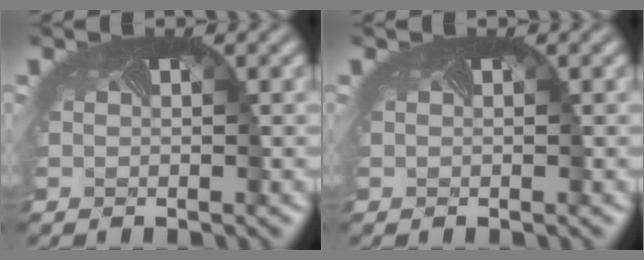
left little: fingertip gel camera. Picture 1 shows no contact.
{"total": 0.0}